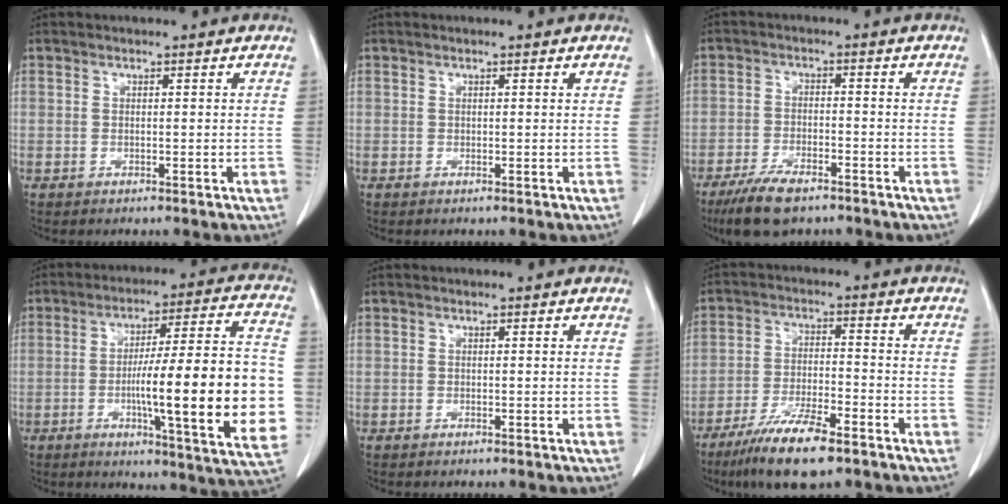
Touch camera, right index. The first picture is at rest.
{"total": 0.0}
{"total": 7.8, "force": [-5.8, 2.4, 4.7], "torque": [-0.089, -0.014, -0.104]}
{"total": 22.0, "force": [-3.2, 1.5, 21.8], "torque": [-0.266, 0.009, -0.044]}
{"total": 0.0}
{"total": 10.3, "force": [-7.2, 1.9, 7.2], "torque": [-0.134, -0.022, -0.128]}